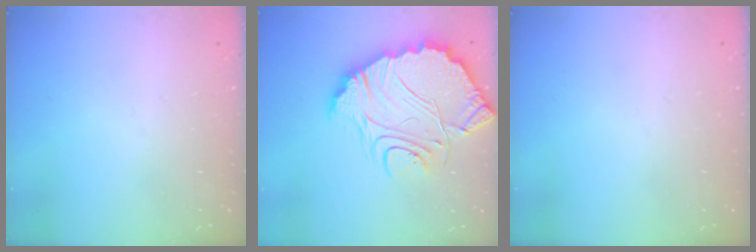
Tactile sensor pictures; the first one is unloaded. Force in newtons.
{"total": 16.3, "press": 16.2, "slide": 1.7}
{"total": 0.0}